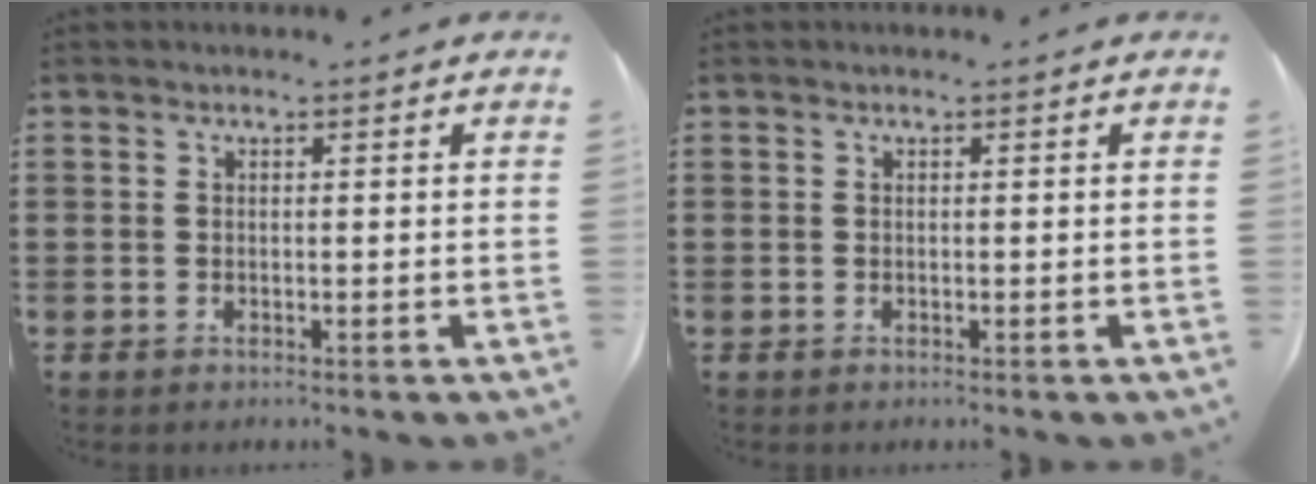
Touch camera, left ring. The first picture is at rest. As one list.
[{"total": 0.0}]